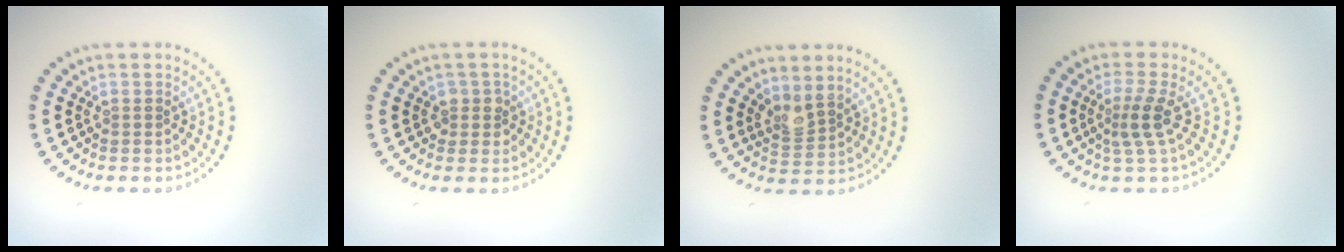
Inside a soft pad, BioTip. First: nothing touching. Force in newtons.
{"total": 1.5, "press": 1.4, "slide": 0.7}
{"total": 2.1, "press": 1.5, "slide": 1.4}
{"total": 2.4, "press": 1.7, "slide": 1.7}